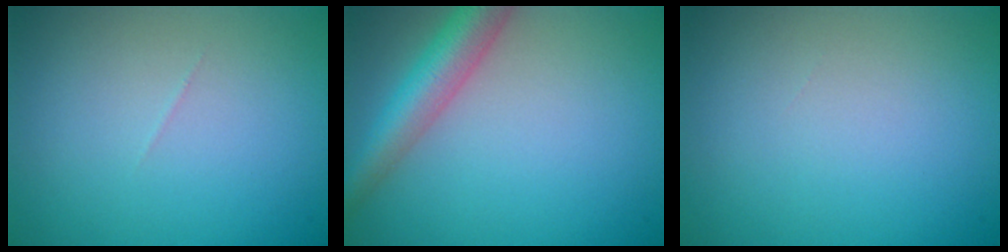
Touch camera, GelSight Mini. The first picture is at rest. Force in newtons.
{"total": 4.9, "press": 4.9, "slide": 0.3}
{"total": 0.0}